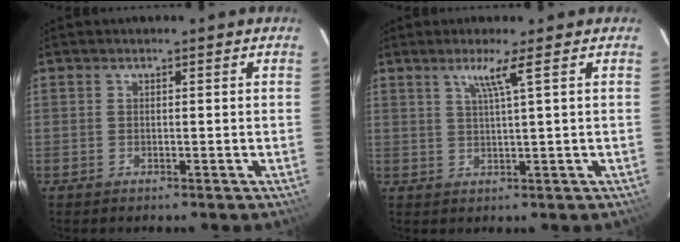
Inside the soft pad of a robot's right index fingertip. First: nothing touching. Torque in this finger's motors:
{"motor_torque": [0.02, 0.01, 0.04, 0.07]}